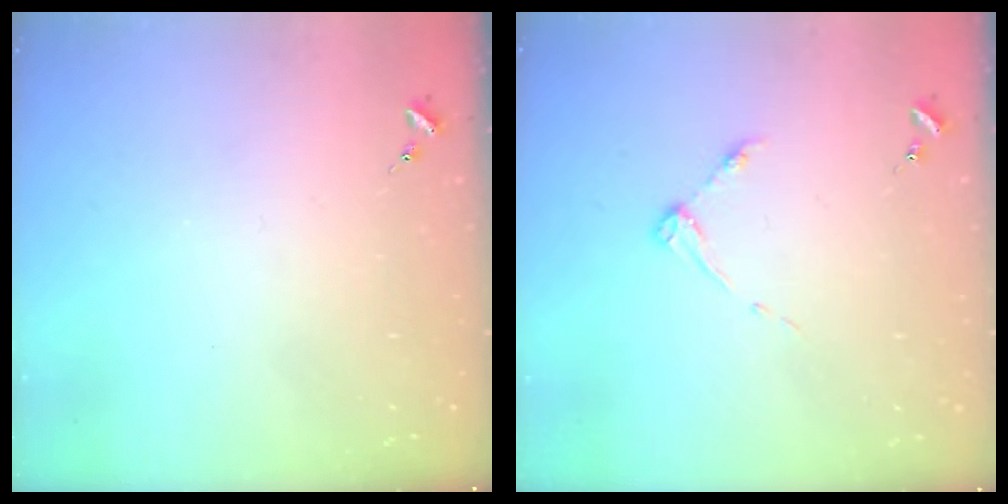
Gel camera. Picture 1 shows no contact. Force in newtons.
{"total": 3.7, "press": 3.7, "slide": 0.4}